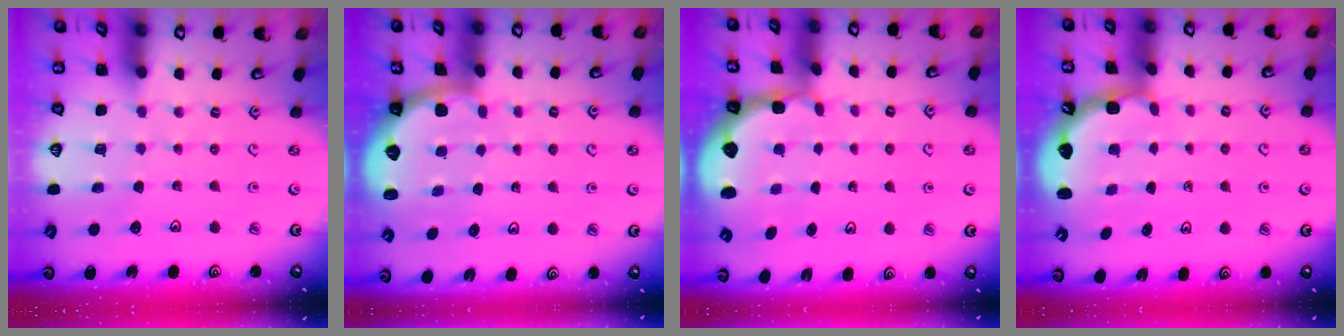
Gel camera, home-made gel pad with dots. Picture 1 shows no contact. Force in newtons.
{"total": 1.6, "press": 1.6, "slide": 0.1}
{"total": 2.5, "press": 1.8, "slide": 1.8}
{"total": 2.6, "press": 2.2, "slide": 1.4}